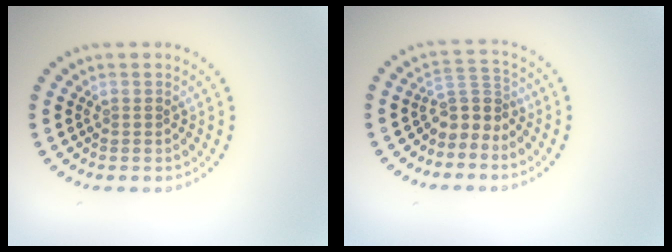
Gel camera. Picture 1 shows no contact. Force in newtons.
{"total": 2.8, "press": 1.9, "slide": 2.1}